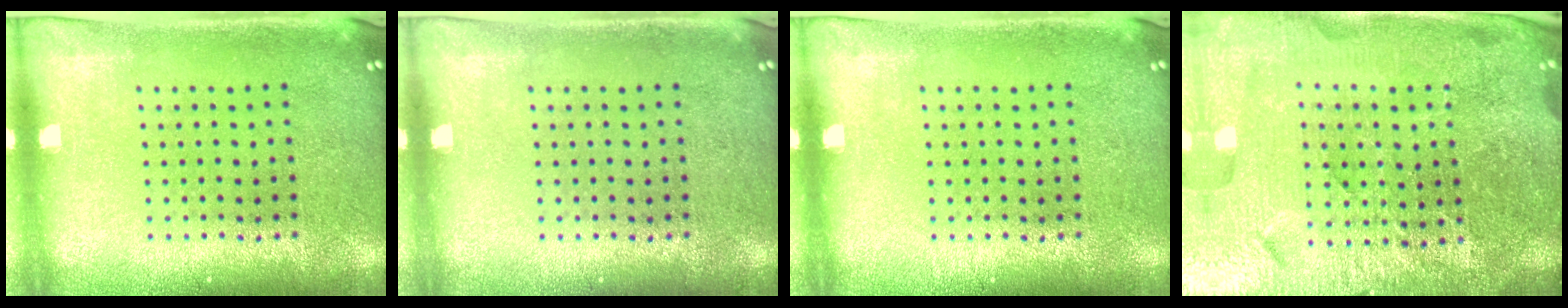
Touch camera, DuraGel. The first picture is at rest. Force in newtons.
{"total": 0.0}
{"total": 0.0}
{"total": 5.8, "press": 5.2, "slide": 2.5}